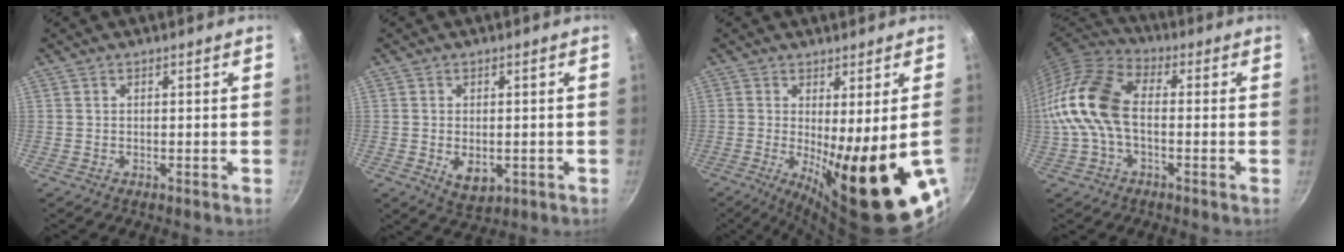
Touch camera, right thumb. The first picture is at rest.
{"total": 5.3, "force": [-0.9, 3.4, 3.9], "torque": [-0.053, -0.009, -0.004]}
{"total": 18.5, "force": [-4.1, 3.7, 17.7], "torque": [-0.245, -0.031, -0.038]}
{"total": 13.4, "force": [-0.9, 8.1, 10.7], "torque": [-0.206, 0.038, -0.036]}